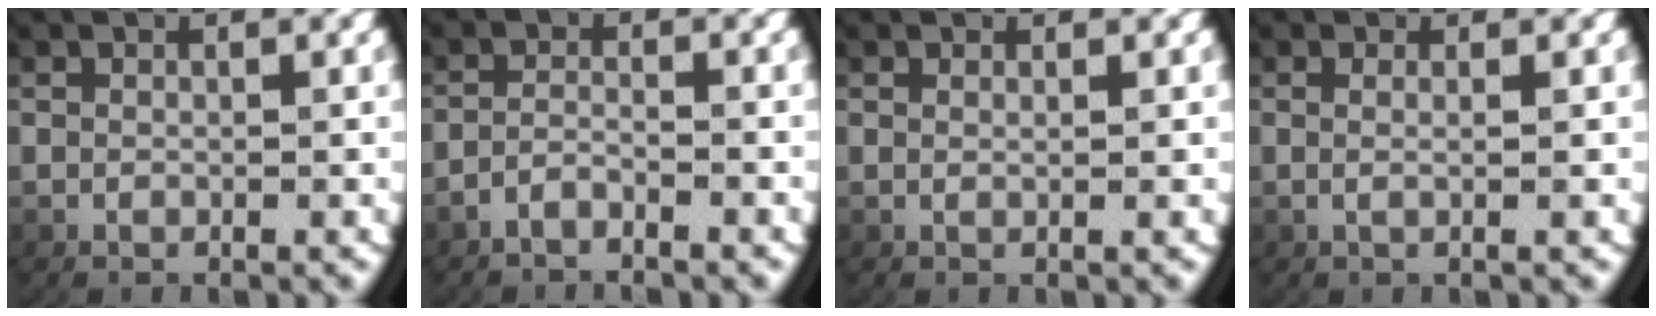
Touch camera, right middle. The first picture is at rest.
{"total": 2.2, "force": [-2.2, 0.0, 0.6], "torque": [-0.021, -0.005, -0.037]}
{"total": 0.8, "force": [0.3, -0.6, 0.5], "torque": [-0.013, -0.007, 0.010]}
{"total": 1.1, "force": [0.1, -0.4, 1.1], "torque": [-0.032, -0.006, 0.006]}